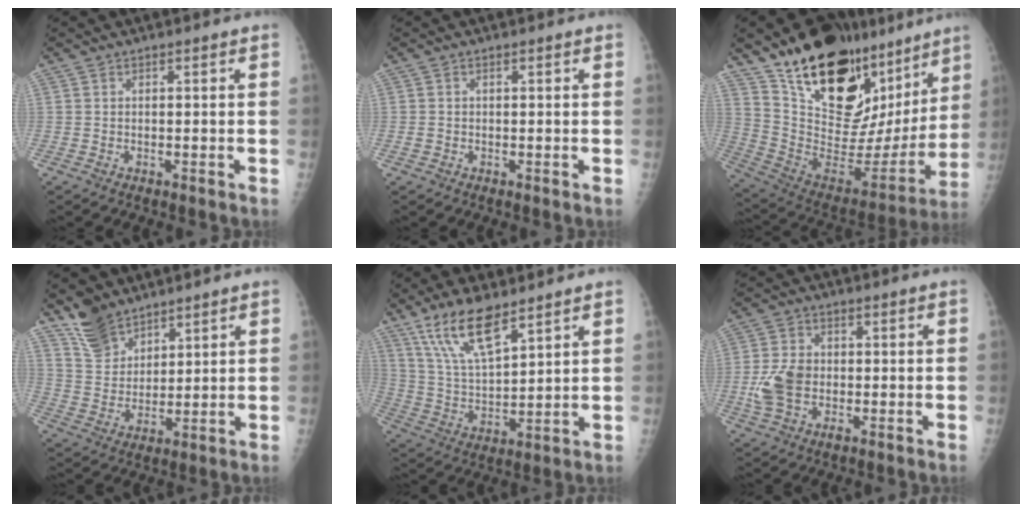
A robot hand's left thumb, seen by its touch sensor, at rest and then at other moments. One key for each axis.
{"total": 0.9, "fx": -0.3, "fy": 0.7, "fz": 0.3, "tx": -0.002, "ty": 0.002, "tz": -0.004}
{"total": 32.5, "fx": 19.5, "fy": 16.0, "fz": 20.5, "tx": -0.288, "ty": -0.059, "tz": 0.326}
{"total": 8.0, "fx": 6.4, "fy": 4.2, "fz": 2.2, "tx": -0.022, "ty": -0.037, "tz": 0.136}
{"total": 12.3, "fx": 8.4, "fy": 3.8, "fz": 8.1, "tx": -0.144, "ty": -0.039, "tz": 0.172}
{"total": 7.7, "fx": -1.1, "fy": 5.4, "fz": 5.4, "tx": -0.101, "ty": 0.008, "tz": -0.020}